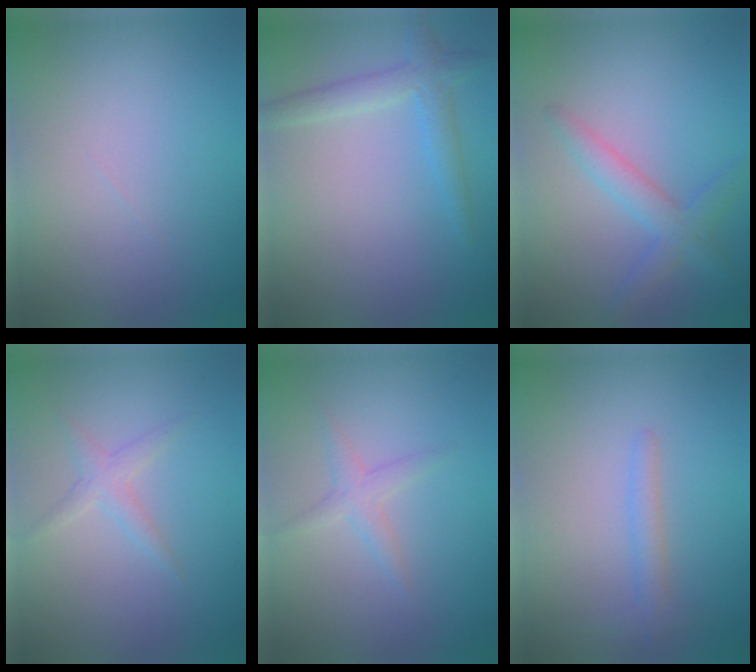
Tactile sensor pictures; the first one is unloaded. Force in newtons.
{"total": 2.6, "press": 2.6, "slide": 0.1}
{"total": 2.7, "press": 2.7, "slide": 0.1}
{"total": 1.5, "press": 1.5, "slide": 0.1}
{"total": 1.6, "press": 1.6, "slide": 0.0}
{"total": 1.6, "press": 1.6, "slide": 0.1}